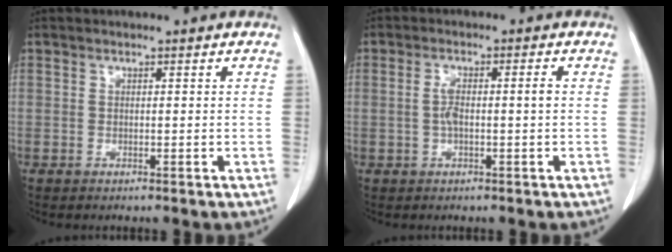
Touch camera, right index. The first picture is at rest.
{"total": 2.9, "force": [-0.1, 0.1, 2.9], "torque": [-0.058, 0.004, 0.000]}